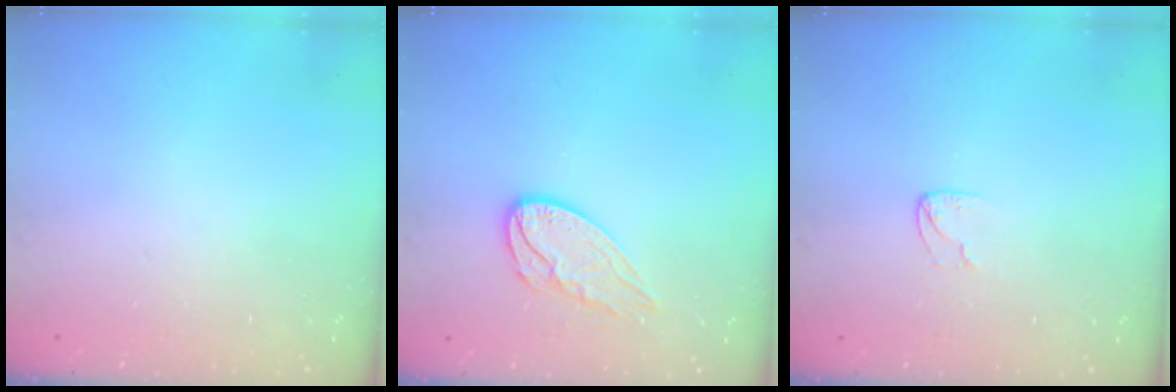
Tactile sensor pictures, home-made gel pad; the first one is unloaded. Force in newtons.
{"total": 9.8, "press": 9.8, "slide": 0.4}
{"total": 3.3, "press": 3.3, "slide": 0.3}